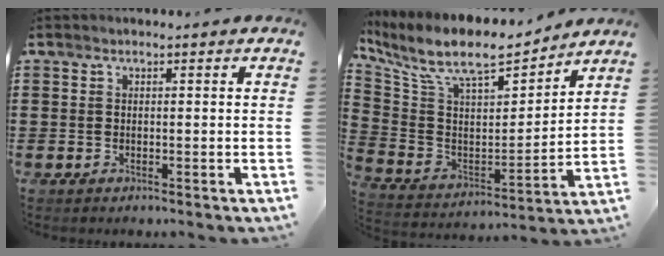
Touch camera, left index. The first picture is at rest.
{"total": 10.4, "force": [8.2, 3.1, 5.5], "torque": [-0.135, -0.048, 0.140]}